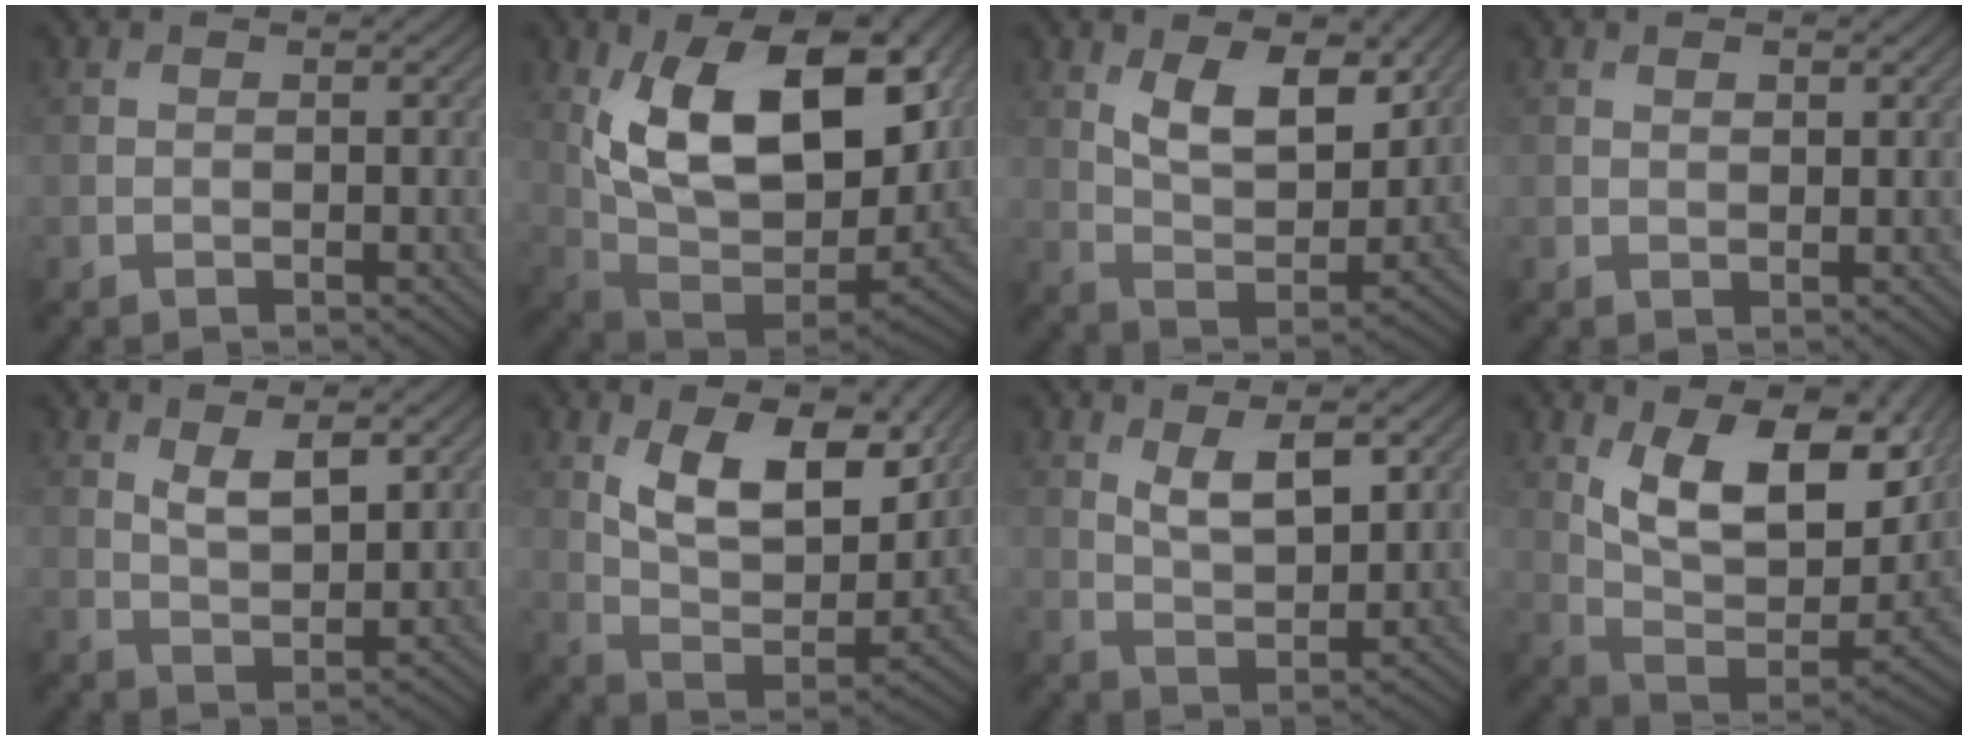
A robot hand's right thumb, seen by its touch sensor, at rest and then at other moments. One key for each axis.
{"total": 17.5, "fx": 5.1, "fy": 9.5, "fz": 13.8, "tx": -0.226, "ty": -0.007, "tz": 0.091}
{"total": 9.5, "fx": 4.4, "fy": 4.6, "fz": 7.0, "tx": -0.130, "ty": -0.012, "tz": 0.080}
{"total": 1.2, "fx": 0.7, "fy": 0.5, "fz": 0.7, "tx": -0.014, "ty": -0.003, "tz": 0.015}
{"total": 4.5, "fx": 2.2, "fy": 1.8, "fz": 3.5, "tx": -0.072, "ty": -0.006, "tz": 0.044}
{"total": 12.4, "fx": 5.6, "fy": 5.9, "fz": 9.4, "tx": -0.173, "ty": -0.018, "tz": 0.098}
{"total": 6.0, "fx": 2.7, "fy": 2.4, "fz": 4.8, "tx": -0.091, "ty": -0.008, "tz": 0.052}
{"total": 15.8, "fx": 6.9, "fy": 7.3, "fz": 12.2, "tx": -0.218, "ty": -0.005, "tz": 0.114}